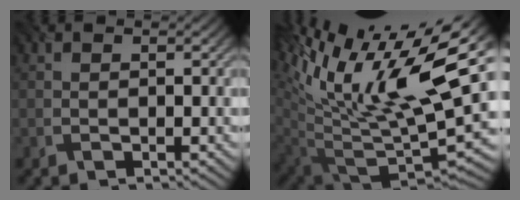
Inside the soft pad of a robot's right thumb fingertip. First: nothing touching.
{"total": 17.3, "force": [7.5, 7.2, 13.9], "torque": [-0.263, 0.009, 0.134]}